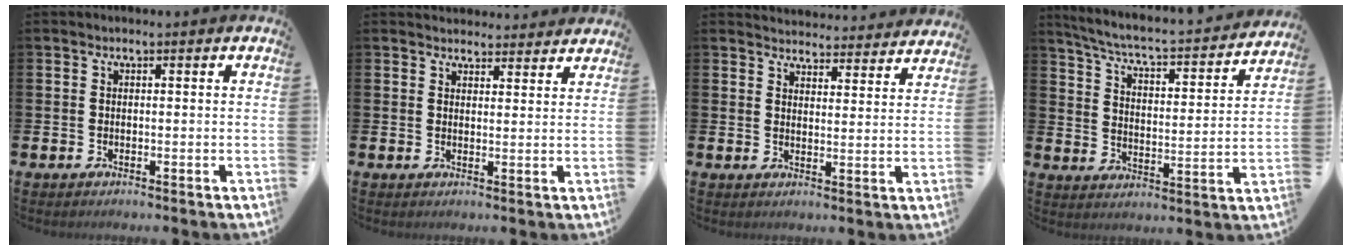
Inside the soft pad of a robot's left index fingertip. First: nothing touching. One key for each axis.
{"total": 3.1, "fx": 3.0, "fy": 0.8, "fz": -0.2, "tx": 0.007, "ty": -0.017, "tz": 0.053}
{"total": 4.3, "fx": 4.2, "fy": 0.7, "fz": -0.2, "tx": 0.000, "ty": -0.036, "tz": 0.073}
{"total": 5.4, "fx": 4.8, "fy": 0.6, "fz": 2.3, "tx": -0.073, "ty": -0.042, "tz": 0.073}